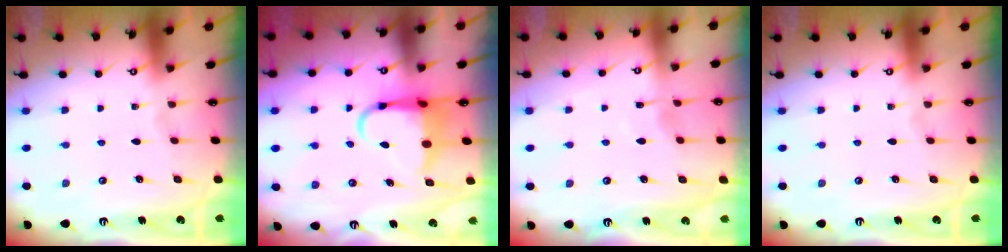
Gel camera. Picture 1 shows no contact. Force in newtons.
{"total": 7.5, "press": 7.3, "slide": 1.7}
{"total": 4.0, "press": 3.9, "slide": 0.5}
{"total": 0.0}